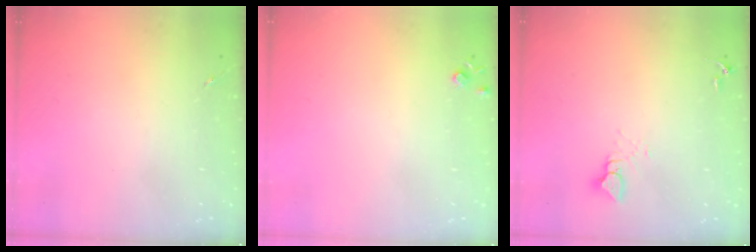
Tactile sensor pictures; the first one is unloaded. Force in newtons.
{"total": 4.3, "press": 4.3, "slide": 0.7}
{"total": 4.2, "press": 4.2, "slide": 0.2}